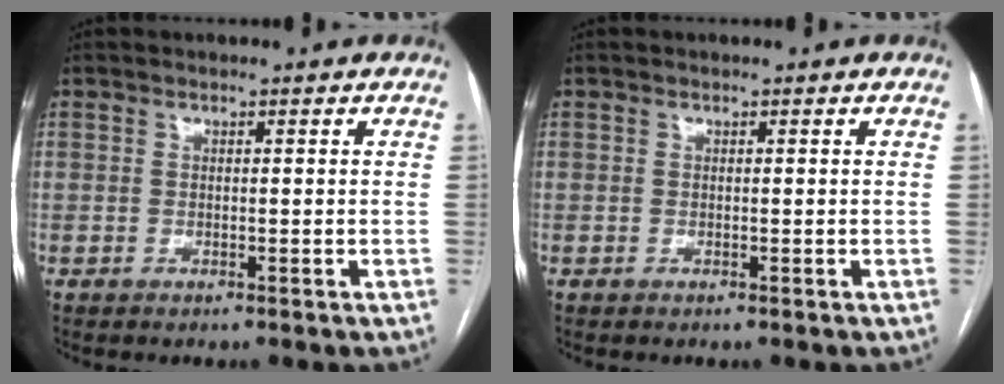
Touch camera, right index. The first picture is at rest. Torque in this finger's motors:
{"motor_torque": [0.22, 0.07, 0.04, 0.01]}